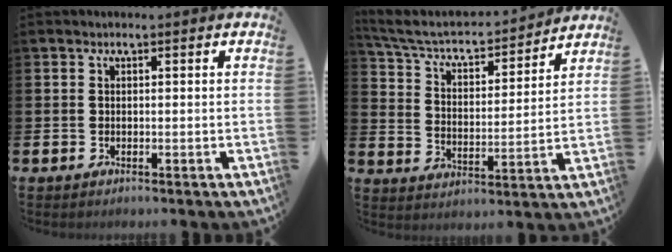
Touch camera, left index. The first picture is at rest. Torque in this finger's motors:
{"motor_torque": [0.60, -1.06, 0.14, 0.15]}